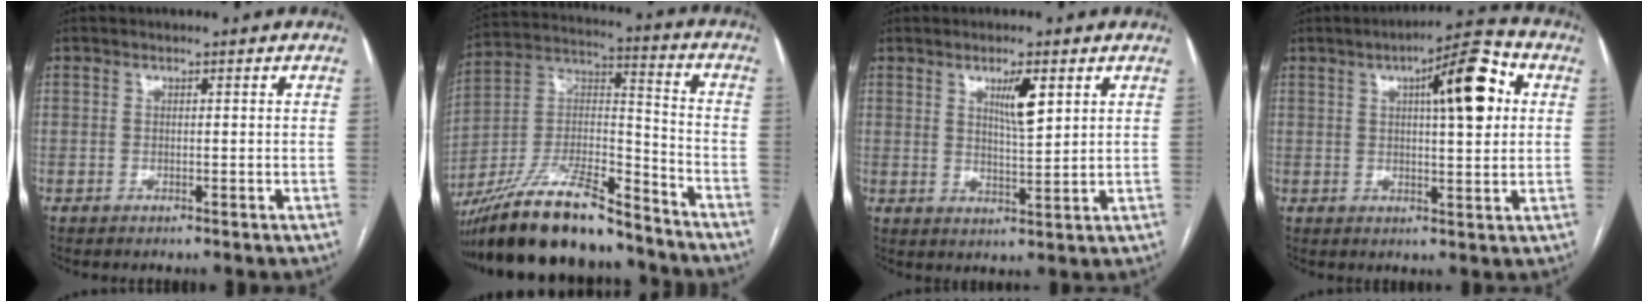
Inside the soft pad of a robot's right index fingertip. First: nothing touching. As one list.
[{"total": 21.8, "force": [-18.3, 4.3, 11.0], "torque": [-0.229, 0.006, -0.325]}, {"total": 5.0, "force": [2.3, 0.7, 4.4], "torque": [-0.076, -0.004, 0.042]}, {"total": 11.2, "force": [3.2, 2.1, 10.5], "torque": [-0.155, 0.021, 0.044]}]